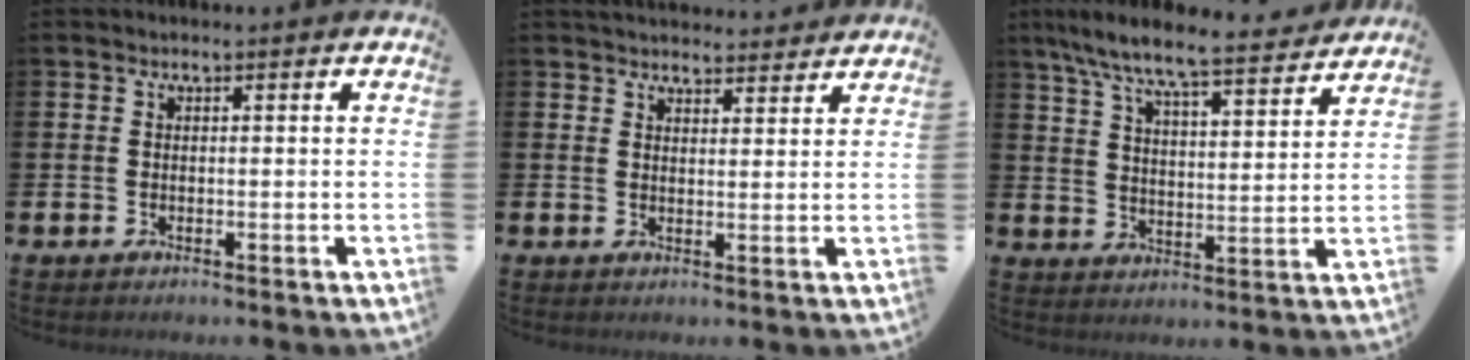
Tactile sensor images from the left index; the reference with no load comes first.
{"total": 3.5, "force": [3.4, 0.6, 0.1], "torque": [0.005, -0.021, 0.060]}
{"total": 8.2, "force": [7.6, 0.6, 3.1], "torque": [-0.087, -0.054, 0.130]}